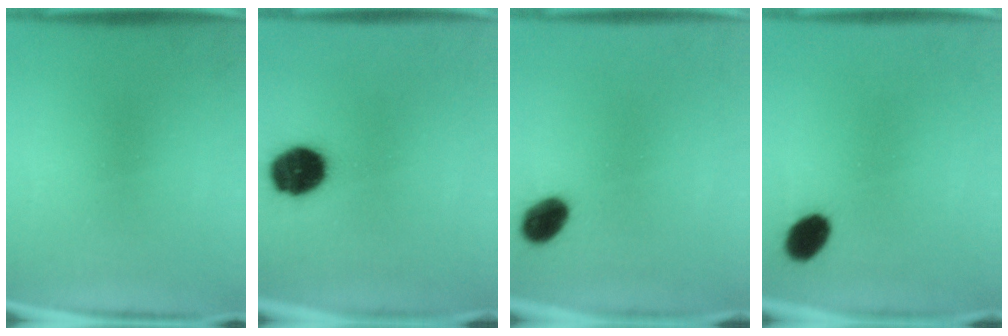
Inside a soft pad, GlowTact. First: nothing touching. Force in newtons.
{"total": 12.2}
{"total": 6.3}
{"total": 5.8}